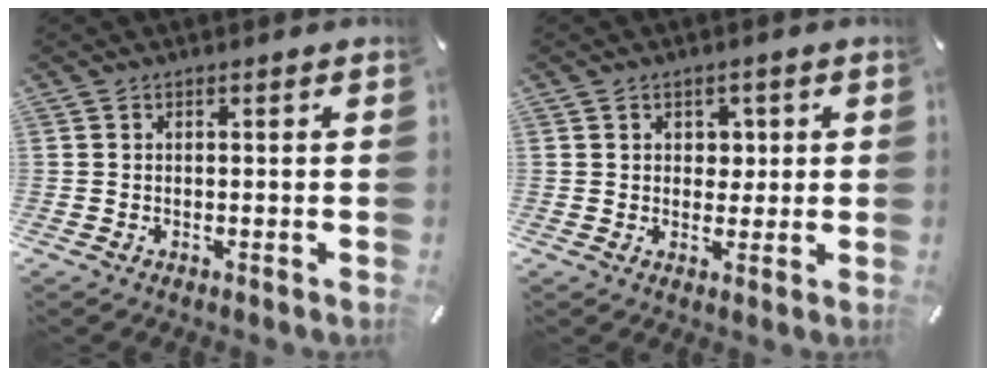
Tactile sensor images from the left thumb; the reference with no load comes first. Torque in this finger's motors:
{"motor_torque": [0.42, 0.28, 0.15, -0.11, 0.10]}